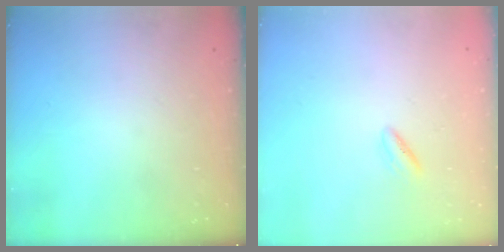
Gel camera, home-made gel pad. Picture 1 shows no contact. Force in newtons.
{"total": 1.6, "press": 1.4, "slide": 0.8}